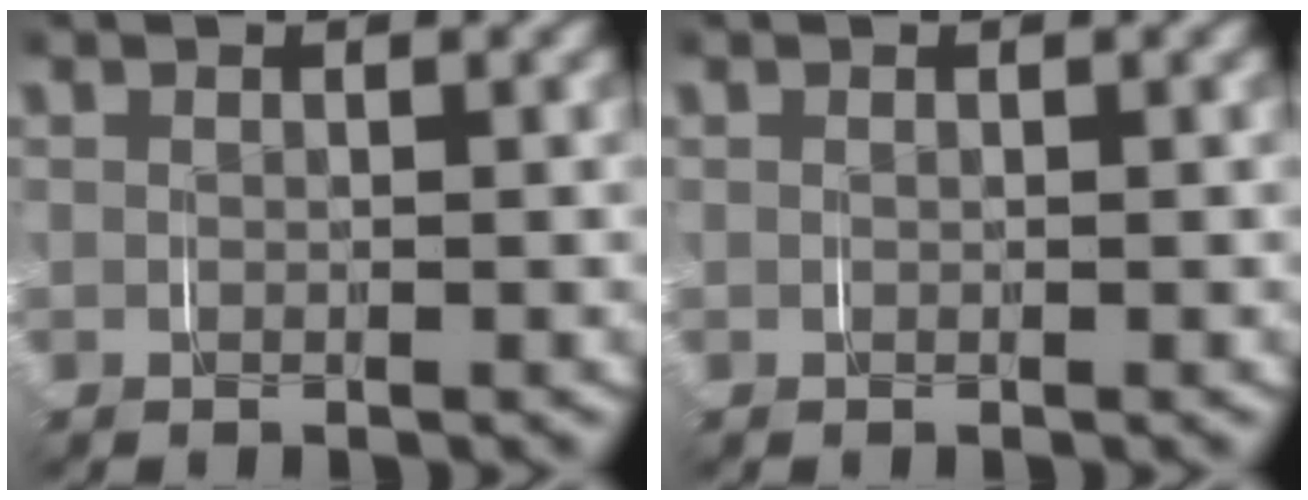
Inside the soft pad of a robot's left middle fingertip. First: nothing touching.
{"total": 0.0}